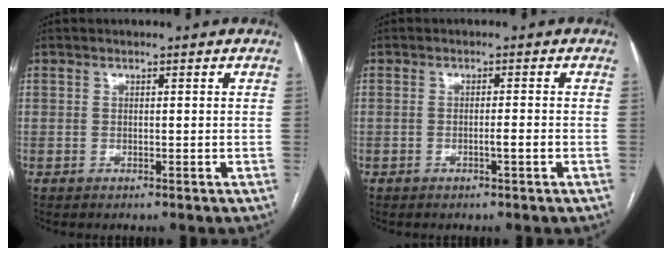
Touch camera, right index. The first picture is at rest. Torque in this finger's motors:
{"motor_torque": [0.50, -0.07, 0.23, 0.04]}